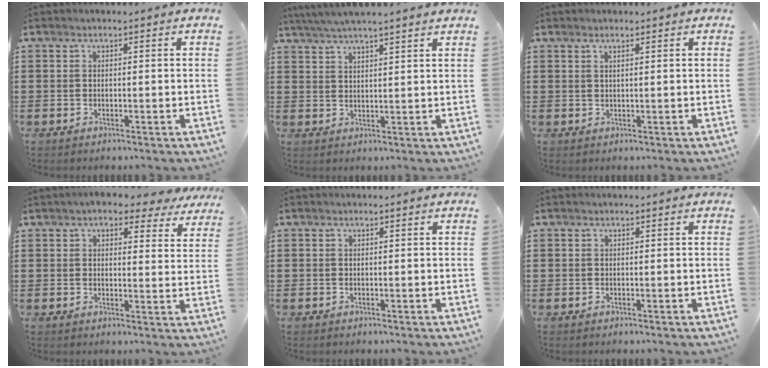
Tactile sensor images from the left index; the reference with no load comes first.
{"total": 4.2, "force": [3.8, -0.5, 1.7], "torque": [-0.043, -0.011, 0.069]}
{"total": 0.9, "force": [0.6, 0.0, 0.7], "torque": [-0.014, -0.001, 0.011]}
{"total": 4.8, "force": [4.2, 1.4, 1.9], "torque": [-0.045, -0.009, 0.074]}
{"total": 0.0}
{"total": 0.0}